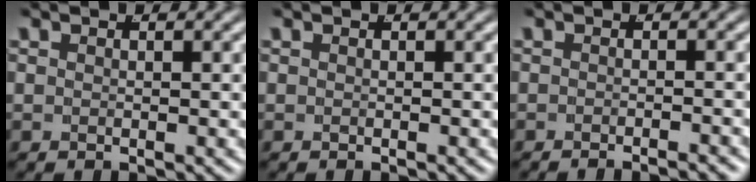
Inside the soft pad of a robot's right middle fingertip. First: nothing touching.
{"total": 0.0}
{"total": 1.8, "force": [-1.7, -0.3, 0.4], "torque": [0.000, 0.002, -0.031]}